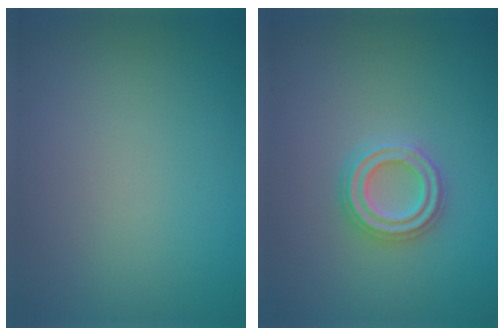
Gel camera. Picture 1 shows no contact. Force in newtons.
{"total": 2.7, "press": 2.5, "slide": 0.9}